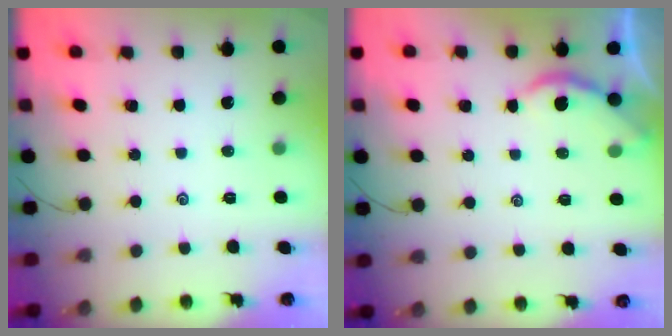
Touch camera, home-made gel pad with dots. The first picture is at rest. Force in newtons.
{"total": 2.4, "press": 2.3, "slide": 0.5}